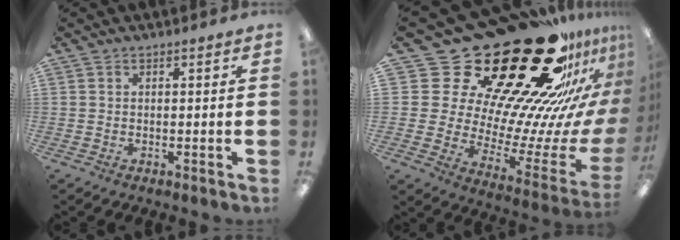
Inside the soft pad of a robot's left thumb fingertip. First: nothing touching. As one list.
[{"total": 41.6, "force": [27.4, 18.2, 25.4], "torque": [-0.287, -0.255, 0.552]}]